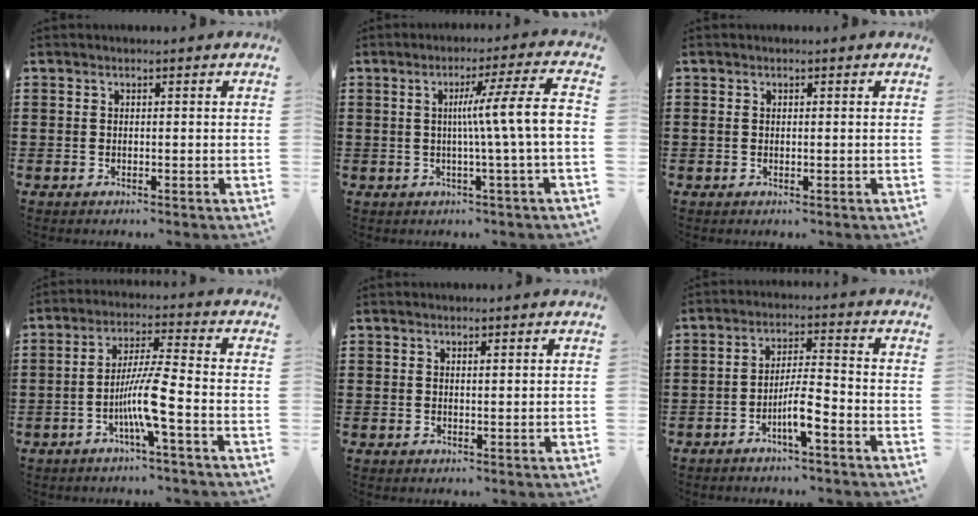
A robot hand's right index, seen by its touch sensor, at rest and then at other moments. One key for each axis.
{"total": 9.2, "fx": 0.0, "fy": -0.5, "fz": 9.2, "tx": -0.157, "ty": -0.008, "tz": -0.008}
{"total": 0.5, "fx": 0.1, "fy": 0.4, "fz": 0.3, "tx": -0.007, "ty": 0.002, "tz": 0.001}
{"total": 7.8, "fx": -3.0, "fy": 0.1, "fz": 7.2, "tx": -0.142, "ty": -0.008, "tz": -0.061}
{"total": 0.7, "fx": 0.4, "fy": 0.2, "fz": 0.5, "tx": -0.010, "ty": 0.001, "tz": 0.007}
{"total": 5.4, "fx": -3.0, "fy": 0.7, "fz": 4.4, "tx": -0.091, "ty": -0.003, "tz": -0.060}